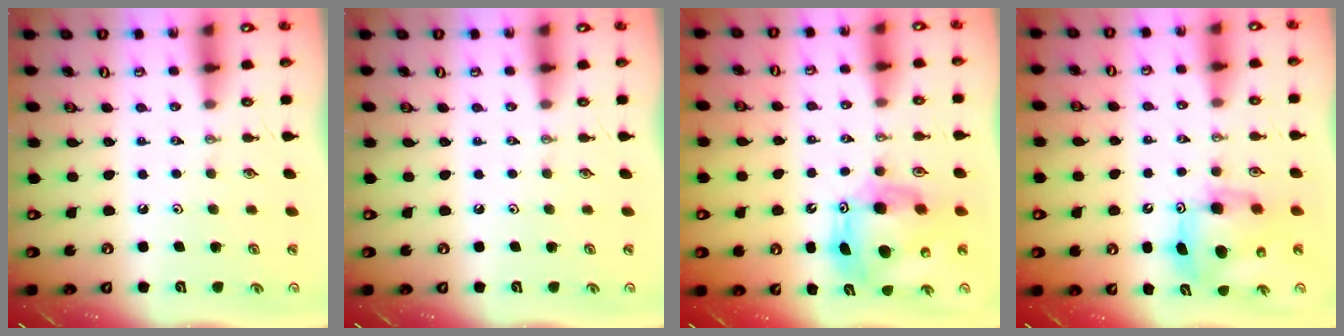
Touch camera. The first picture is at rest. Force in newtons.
{"total": 0.0}
{"total": 12.5, "press": 12.4, "slide": 1.2}
{"total": 8.8, "press": 8.8, "slide": 0.4}